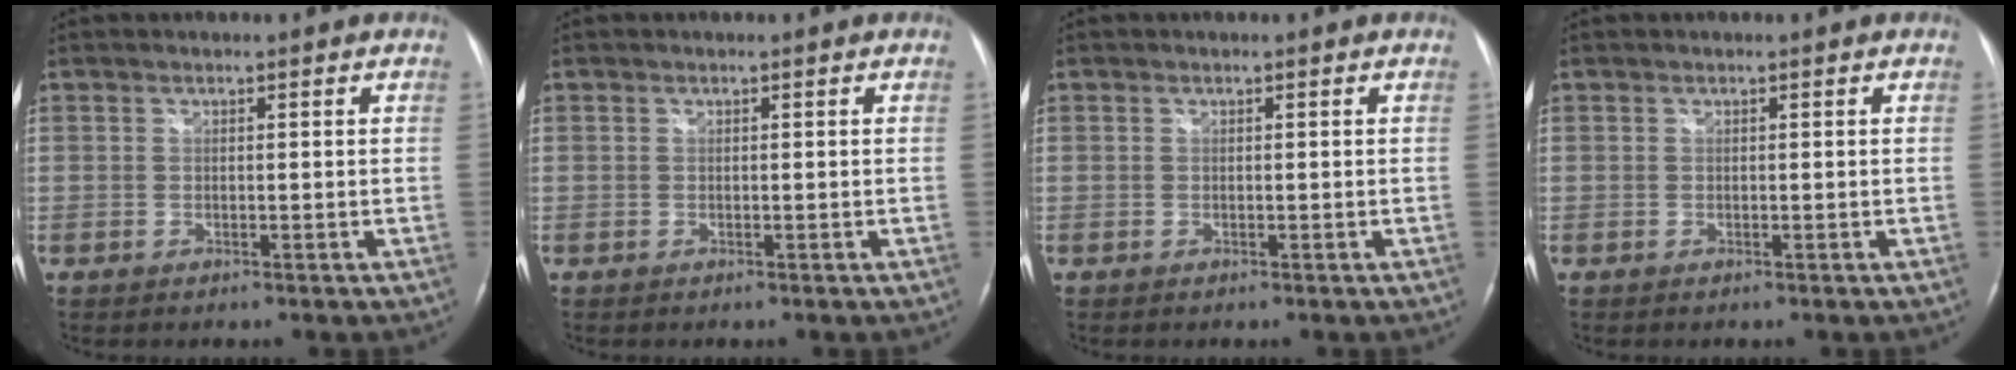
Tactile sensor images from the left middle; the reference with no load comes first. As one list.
[{"total": 0.0}, {"total": 0.0}, {"total": 0.0}]